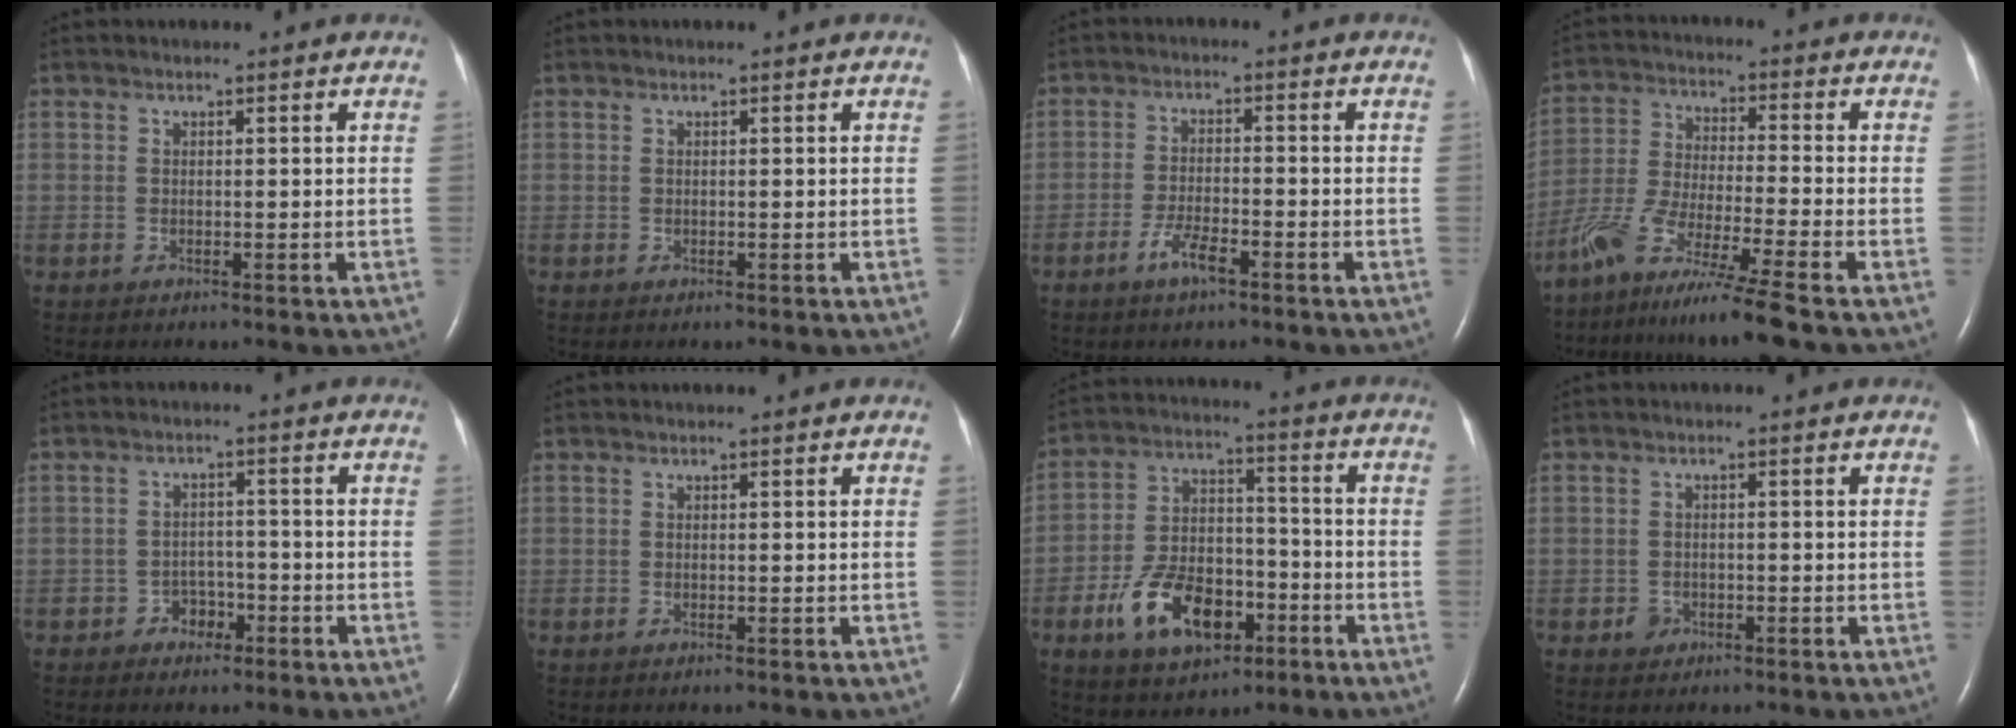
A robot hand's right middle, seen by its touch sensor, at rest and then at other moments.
{"total": 0.0}
{"total": 4.1, "force": [-2.6, 0.8, 3.0], "torque": [-0.060, -0.001, -0.051]}
{"total": 10.8, "force": [-8.4, -1.3, 6.6], "torque": [-0.139, -0.034, -0.160]}
{"total": 3.0, "force": [-1.8, 2.2, 1.0], "torque": [-0.010, 0.010, -0.028]}
{"total": 0.0}
{"total": 12.8, "force": [-5.8, 7.2, 8.8], "torque": [-0.177, 0.013, -0.095]}
{"total": 1.5, "force": [-0.8, 1.2, 0.3], "torque": [-0.005, 0.005, -0.013]}